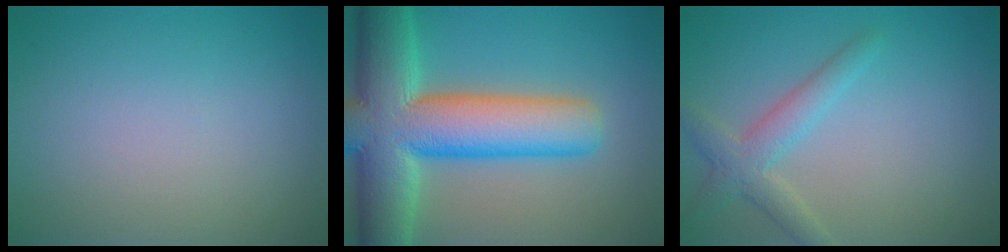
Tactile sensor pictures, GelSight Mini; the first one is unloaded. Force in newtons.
{"total": 13.4, "press": 13.4, "slide": 0.7}
{"total": 3.0, "press": 3.0, "slide": 0.1}